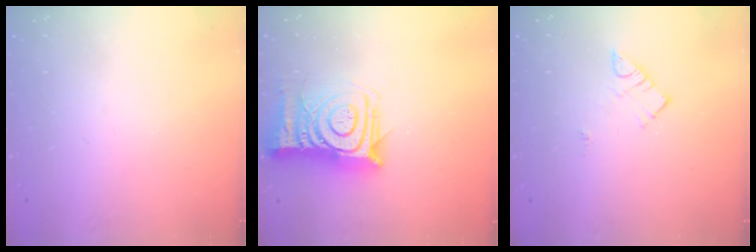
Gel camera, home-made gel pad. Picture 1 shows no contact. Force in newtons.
{"total": 15.1, "press": 15.1, "slide": 1.1}
{"total": 6.4, "press": 6.4, "slide": 0.2}